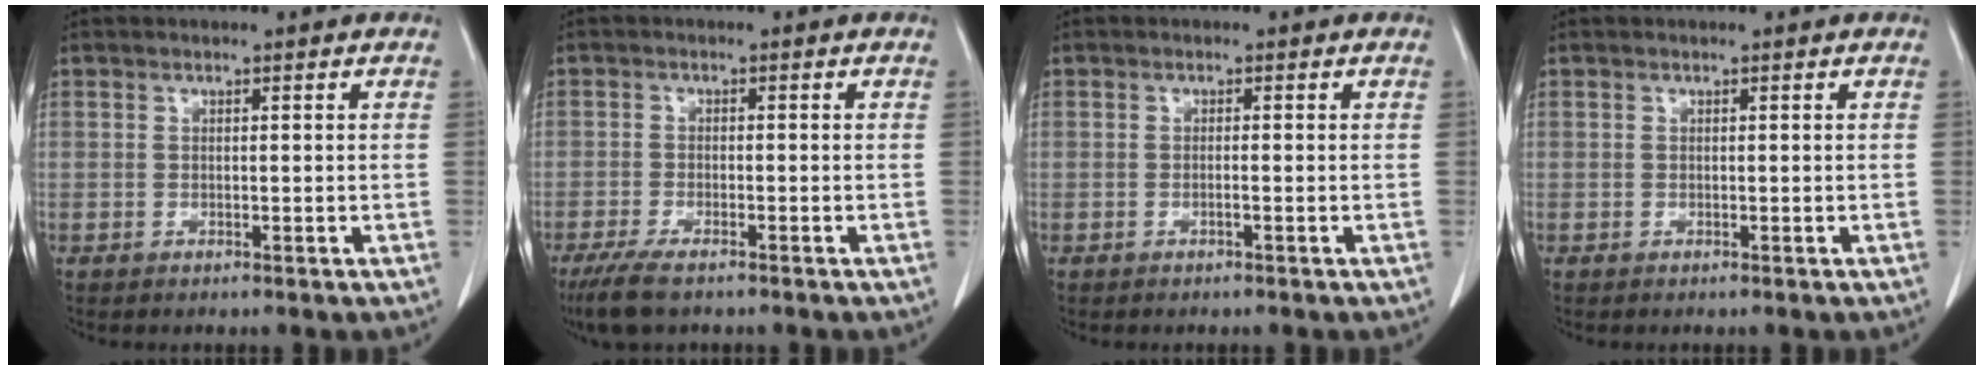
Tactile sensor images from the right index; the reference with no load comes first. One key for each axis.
{"total": 5.6, "fx": -4.1, "fy": 1.1, "fz": 3.6, "tx": -0.070, "ty": -0.015, "tz": -0.068}
{"total": 0.6, "fx": -0.3, "fy": -0.1, "fz": 0.5, "tx": -0.009, "ty": 0.001, "tz": -0.005}
{"total": 0.0}